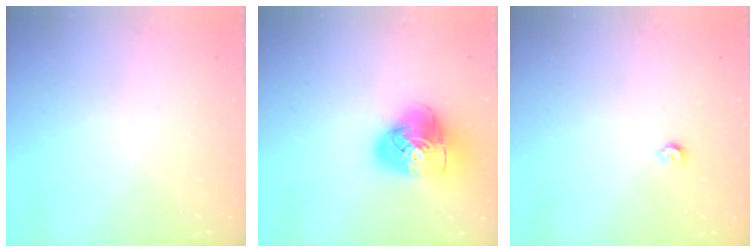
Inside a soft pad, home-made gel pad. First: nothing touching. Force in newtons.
{"total": 13.4, "press": 13.3, "slide": 1.7}
{"total": 3.5, "press": 3.5, "slide": 0.3}